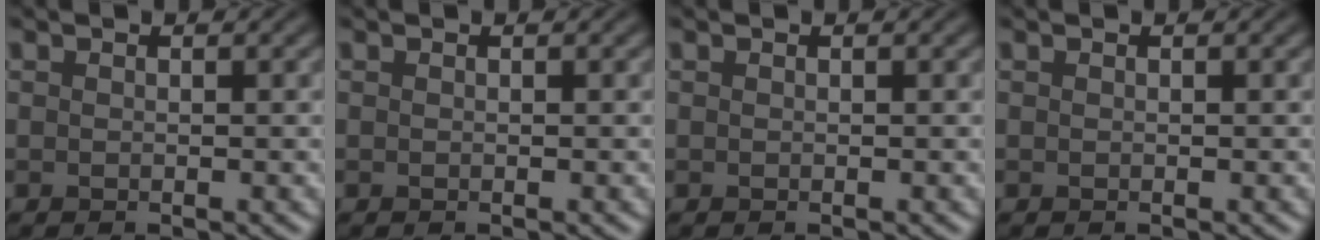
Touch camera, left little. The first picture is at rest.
{"total": 0.0}
{"total": 0.0}
{"total": 0.0}